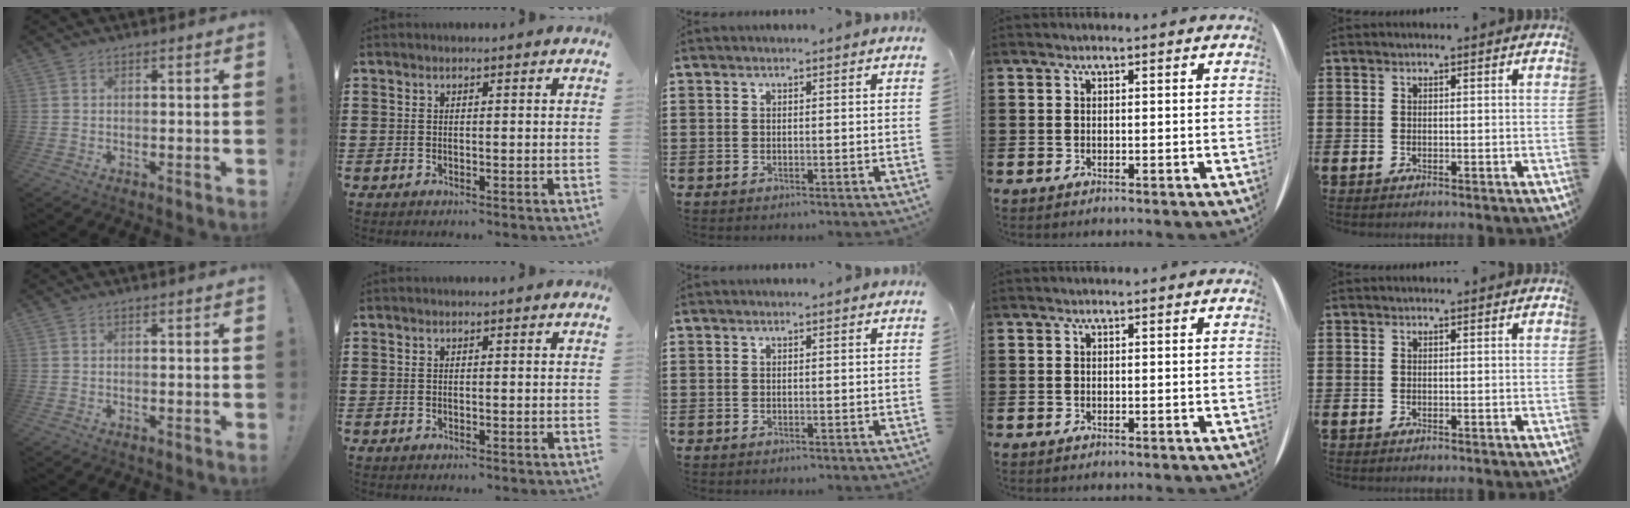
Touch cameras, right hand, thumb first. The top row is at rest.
{}